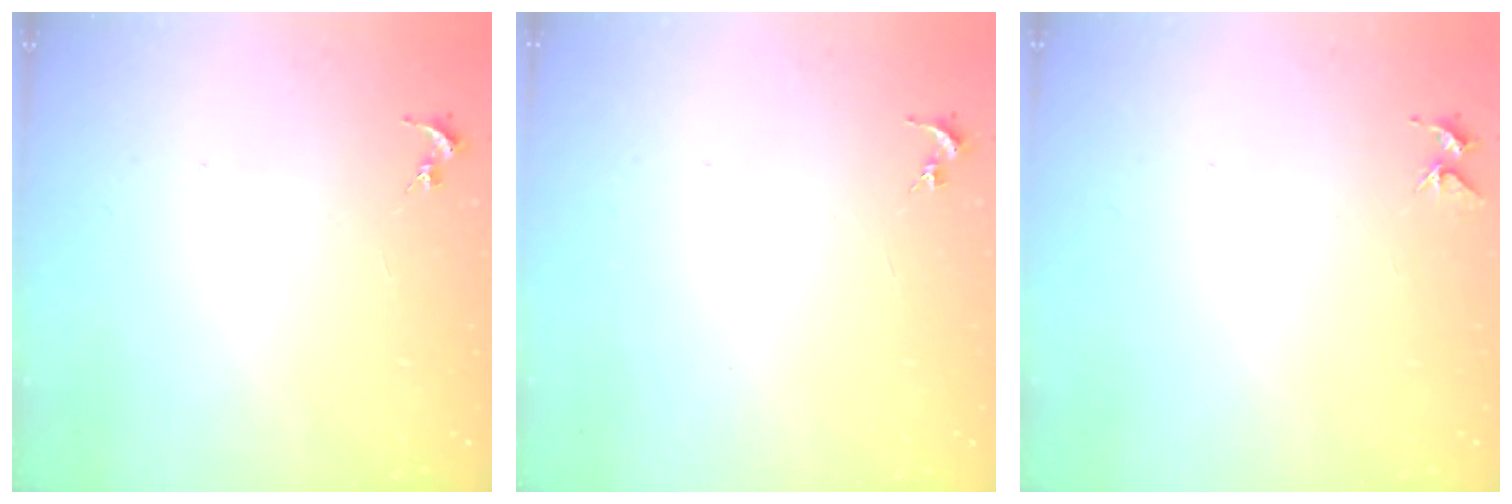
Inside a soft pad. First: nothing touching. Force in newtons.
{"total": 0.0}
{"total": 5.0, "press": 4.9, "slide": 0.5}